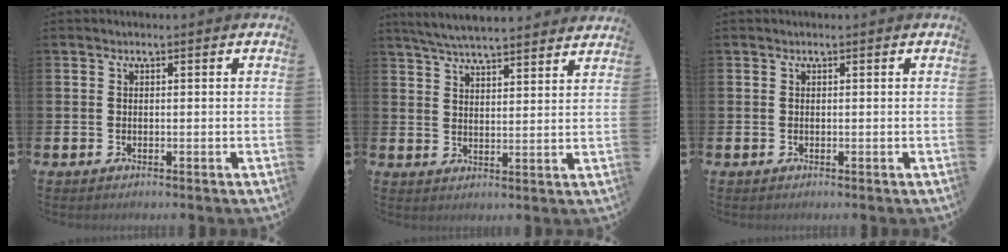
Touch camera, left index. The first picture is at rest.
{"total": 5.8, "force": [5.7, 0.3, 1.2], "torque": [-0.047, -0.026, 0.104]}
{"total": 0.0}